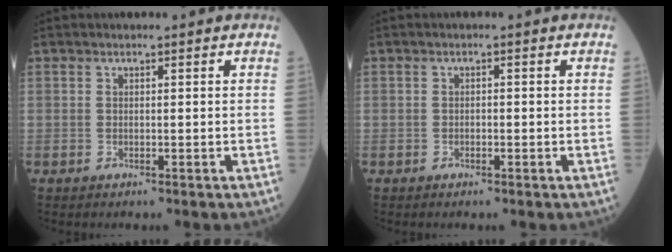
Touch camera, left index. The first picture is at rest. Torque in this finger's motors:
{"motor_torque": [-0.26, 0.01, -0.01, -0.01]}